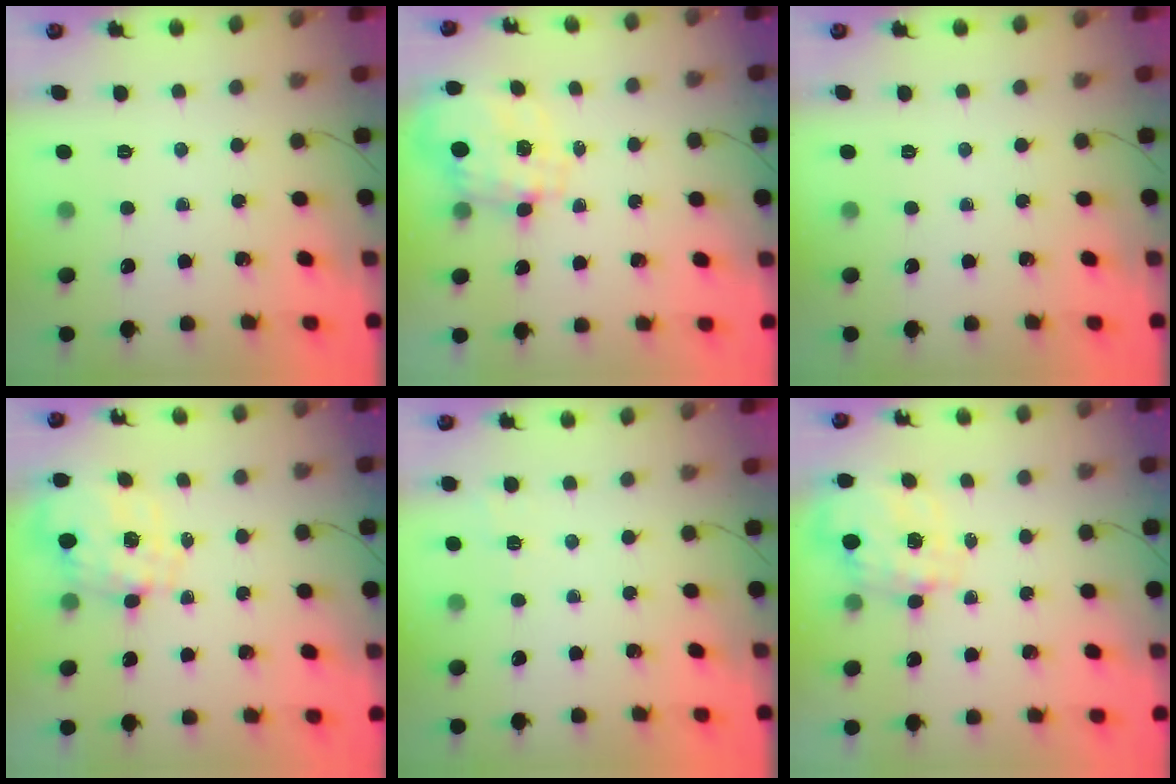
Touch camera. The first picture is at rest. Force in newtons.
{"total": 3.6, "press": 3.3, "slide": 1.5}
{"total": 0.0}
{"total": 2.1, "press": 1.8, "slide": 1.1}
{"total": 1.4, "press": 0.2, "slide": 1.4}
{"total": 2.7, "press": 2.5, "slide": 1.0}